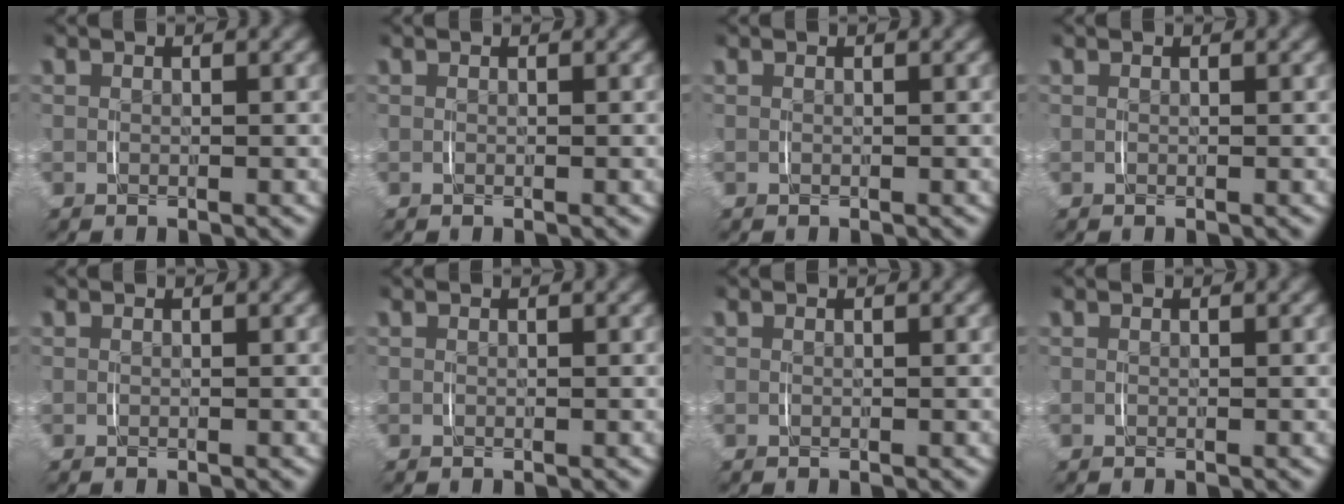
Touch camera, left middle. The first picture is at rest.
{"total": 0.0}
{"total": 0.0}
{"total": 0.0}
{"total": 0.0}
{"total": 0.0}
{"total": 0.0}
{"total": 0.0}